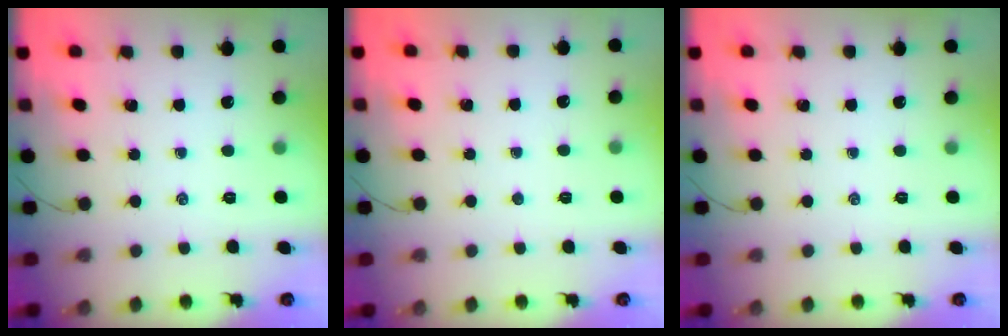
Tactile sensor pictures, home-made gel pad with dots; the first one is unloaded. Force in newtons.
{"total": 0.0}
{"total": 0.0}